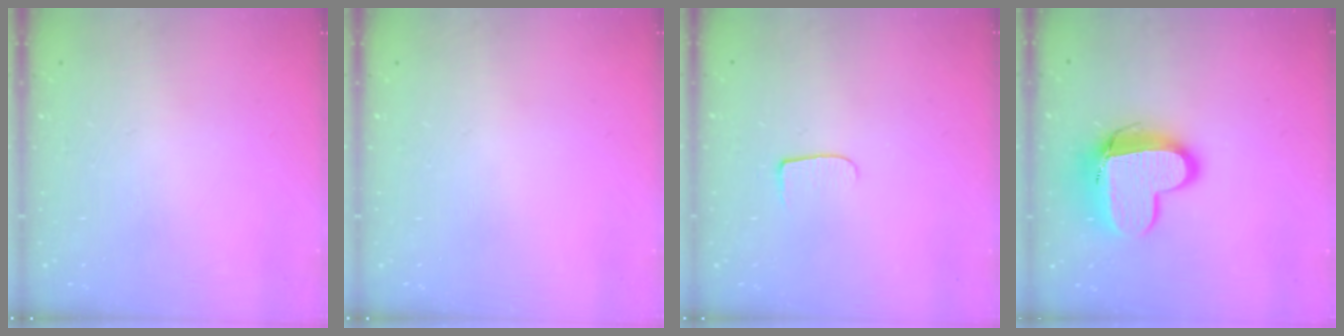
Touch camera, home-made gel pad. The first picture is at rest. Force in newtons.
{"total": 0.0}
{"total": 6.5, "press": 6.5, "slide": 0.7}
{"total": 14.1, "press": 14.1, "slide": 1.1}